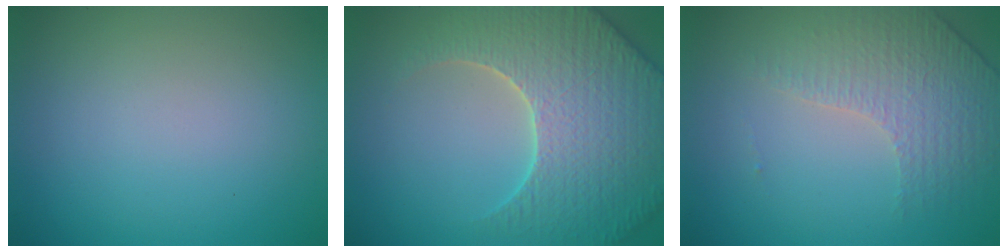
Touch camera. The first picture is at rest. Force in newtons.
{"total": 7.8, "press": 7.5, "slide": 2.0}
{"total": 4.6, "press": 3.0, "slide": 3.5}